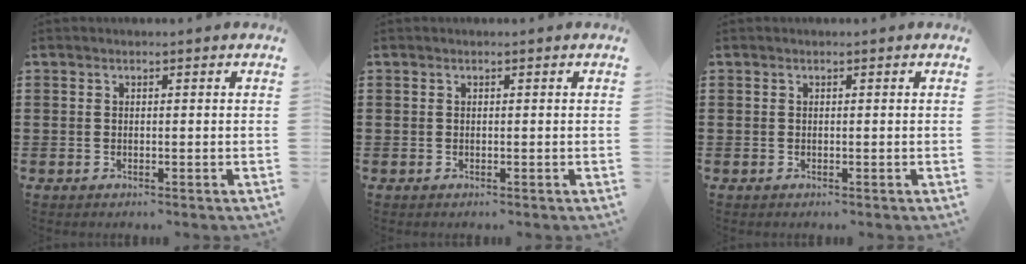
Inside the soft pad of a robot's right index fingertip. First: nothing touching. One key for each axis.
{"total": 0.0}
{"total": 0.0}